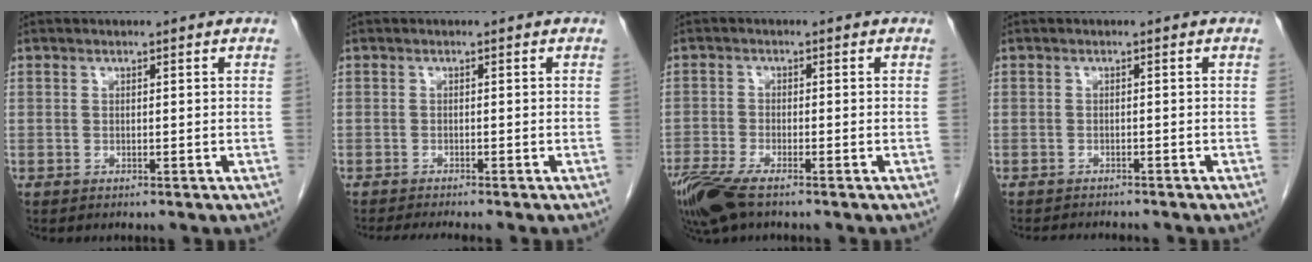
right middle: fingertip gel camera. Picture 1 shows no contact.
{"total": 3.9, "force": [-3.5, -0.2, 1.7], "torque": [-0.020, -0.009, -0.055]}
{"total": 7.3, "force": [-5.2, 1.6, 4.8], "torque": [-0.096, -0.018, -0.098]}
{"total": 4.2, "force": [-3.9, 0.9, 1.2], "torque": [-0.014, -0.006, -0.054]}